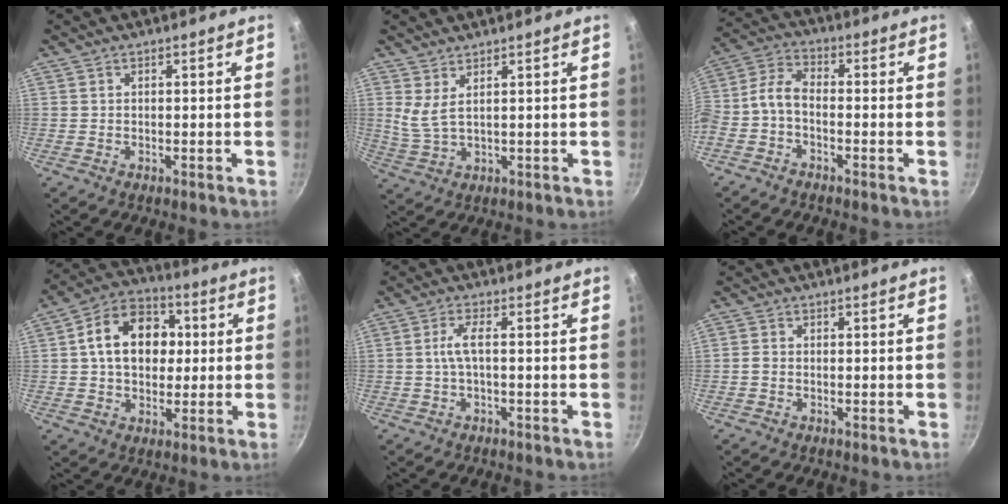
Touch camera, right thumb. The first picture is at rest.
{"total": 3.8, "force": [2.1, 0.9, 3.1], "torque": [-0.063, -0.027, 0.045]}
{"total": 6.3, "force": [-2.3, 3.4, 4.8], "torque": [-0.116, 0.039, -0.060]}
{"total": 14.7, "force": [2.0, 10.9, 9.6], "torque": [-0.121, 0.021, 0.018]}
{"total": 3.5, "force": [-0.4, 0.6, 3.4], "torque": [-0.081, 0.010, -0.007]}
{"total": 1.2, "force": [-0.4, 0.9, 0.7], "torque": [-0.015, 0.006, -0.009]}